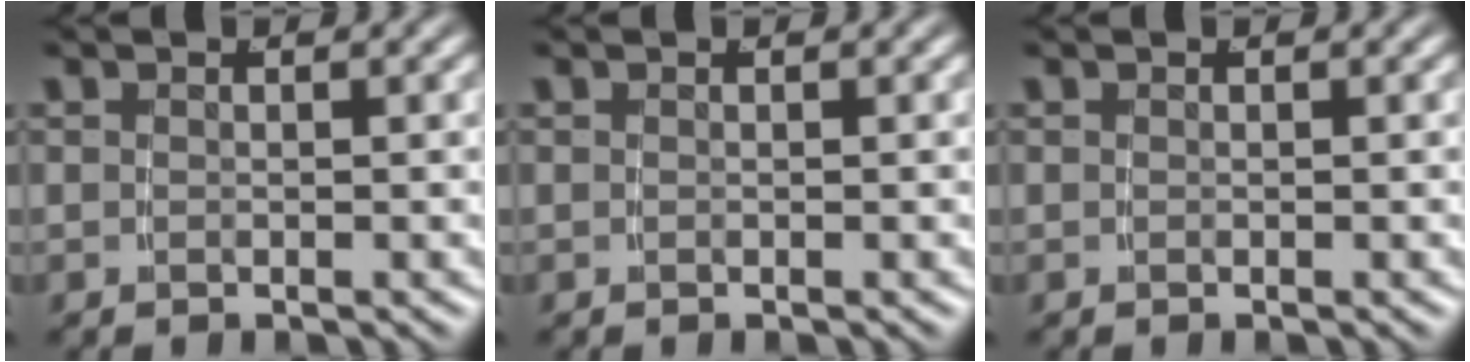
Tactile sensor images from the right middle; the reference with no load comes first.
{"total": 0.0}
{"total": 0.0}